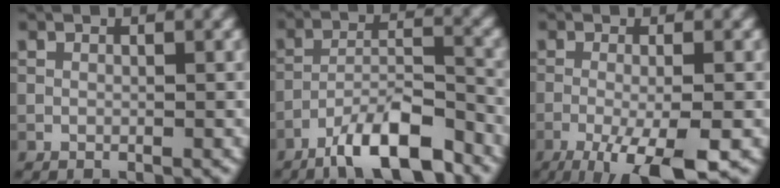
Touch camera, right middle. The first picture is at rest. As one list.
[{"total": 8.1, "force": [-5.9, 2.0, 5.1], "torque": [-0.081, 0.004, -0.106]}, {"total": 7.4, "force": [-3.6, 1.7, 6.2], "torque": [-0.091, -0.003, -0.062]}]